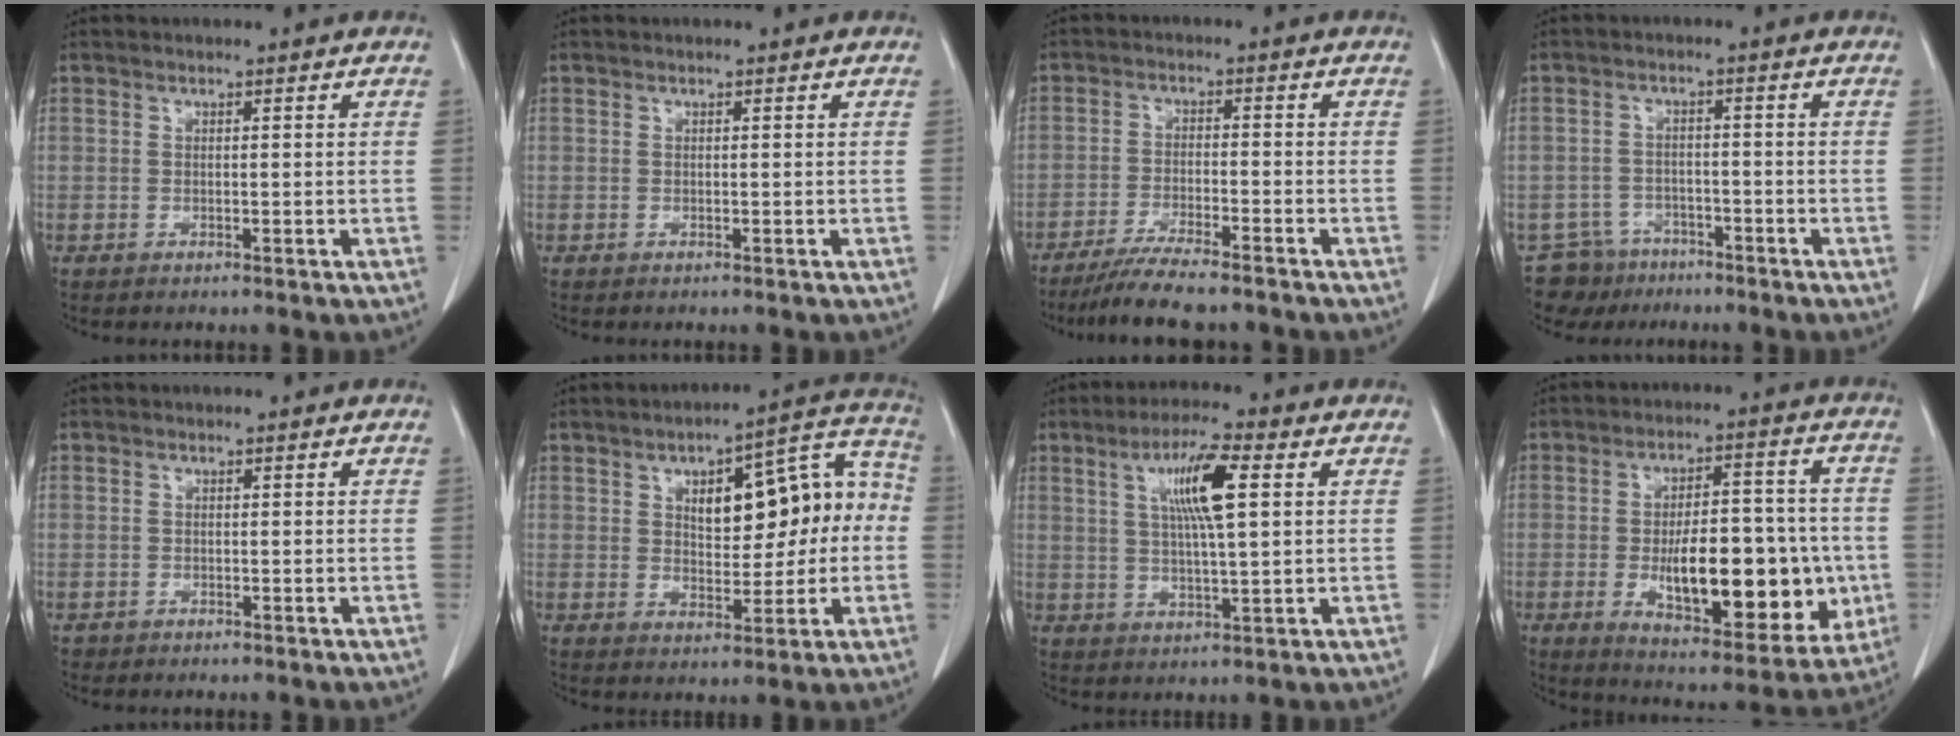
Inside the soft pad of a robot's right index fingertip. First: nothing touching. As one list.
[{"total": 0.0}, {"total": 9.1, "force": [-7.8, 0.7, 4.7], "torque": [-0.077, -0.023, -0.128]}, {"total": 5.9, "force": [-4.4, 3.9, -0.5], "torque": [0.014, 0.010, -0.073]}, {"total": 0.8, "force": [-0.4, 0.7, -0.1], "torque": [-0.007, 0.005, -0.009]}, {"total": 13.7, "force": [1.2, 5.9, 12.3], "torque": [-0.156, 0.048, 0.027]}, {"total": 8.9, "force": [2.8, 0.9, 8.4], "torque": [-0.154, 0.008, 0.049]}, {"total": 18.9, "force": [-3.2, 7.5, 17.1], "torque": [-0.248, 0.011, -0.028]}]